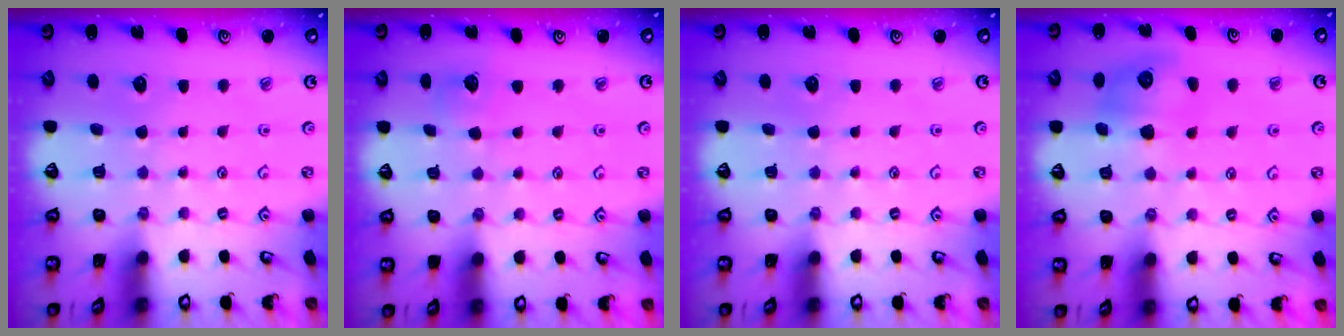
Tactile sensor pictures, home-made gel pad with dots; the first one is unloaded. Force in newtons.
{"total": 5.9, "press": 5.9, "slide": 0.7}
{"total": 0.0}
{"total": 9.5, "press": 9.5, "slide": 0.1}